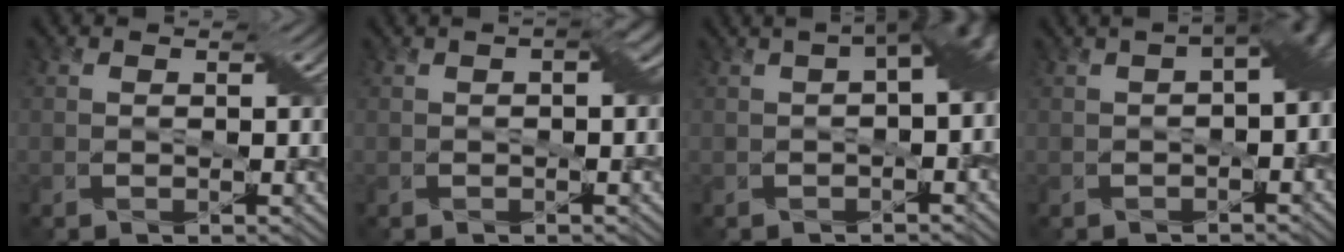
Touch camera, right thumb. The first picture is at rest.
{"total": 2.7, "force": [0.3, 1.1, 2.5], "torque": [-0.031, 0.012, 0.003]}
{"total": 7.5, "force": [0.6, 3.3, 6.8], "torque": [-0.078, 0.008, 0.011]}
{"total": 7.3, "force": [0.0, 3.6, 6.4], "torque": [-0.071, 0.004, 0.003]}